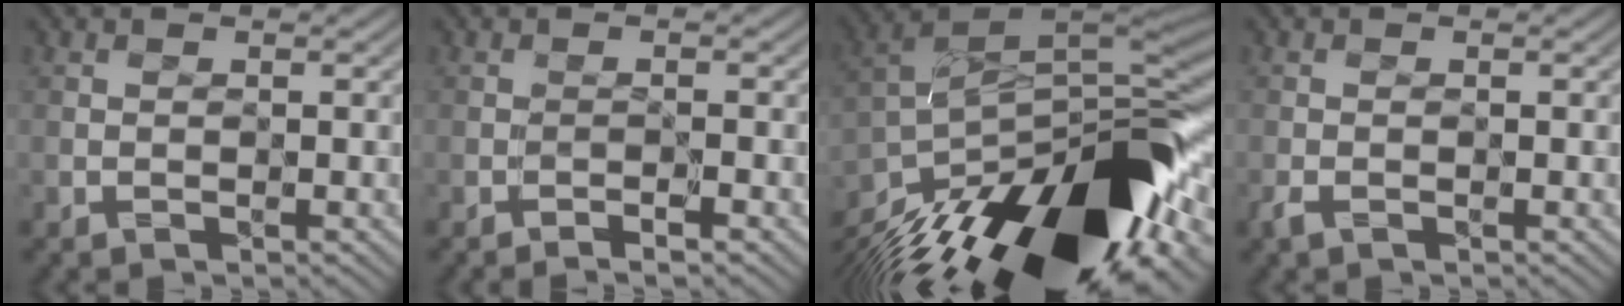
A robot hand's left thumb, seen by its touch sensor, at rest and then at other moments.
{"total": 1.5, "force": [-1.0, -0.1, 1.1], "torque": [-0.021, 0.006, -0.018]}
{"total": 18.3, "force": [-10.5, 6.6, 13.5], "torque": [-0.240, -0.008, -0.180]}
{"total": 1.3, "force": [-0.8, 0.6, 0.9], "torque": [-0.027, -0.001, -0.019]}